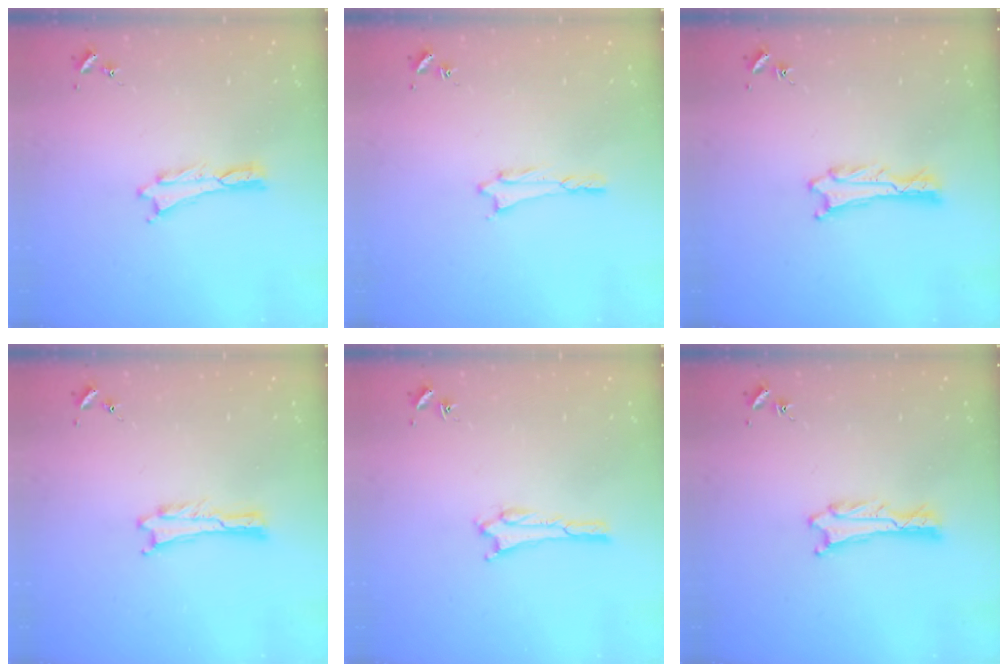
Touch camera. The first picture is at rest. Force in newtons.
{"total": 0.8, "press": 0.8, "slide": 0.1}
{"total": 0.9, "press": 0.8, "slide": 0.1}
{"total": 0.0}
{"total": 1.5, "press": 1.5, "slide": 0.2}
{"total": 0.9, "press": 0.8, "slide": 0.1}